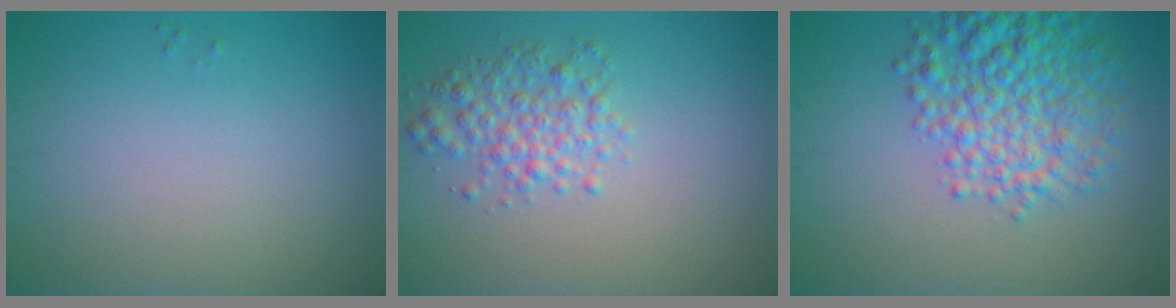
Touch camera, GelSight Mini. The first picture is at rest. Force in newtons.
{"total": 3.1, "press": 3.1, "slide": 0.0}
{"total": 6.9, "press": 6.9, "slide": 0.3}